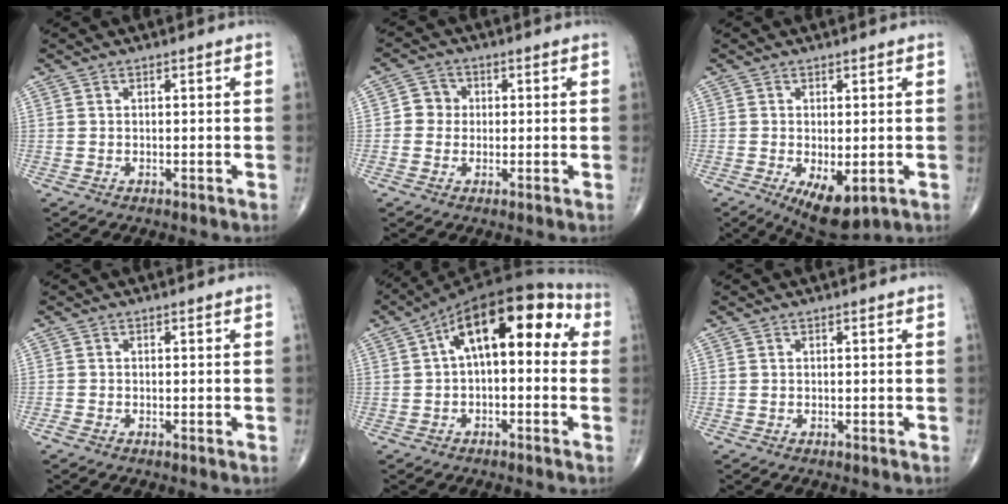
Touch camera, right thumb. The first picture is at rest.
{"total": 3.8, "force": [0.1, 3.6, 1.2], "torque": [0.005, 0.009, -0.007]}
{"total": 7.7, "force": [-2.5, 3.5, 6.4], "torque": [-0.096, -0.013, -0.028]}
{"total": 0.9, "force": [-0.5, 0.2, 0.6], "torque": [-0.017, -0.003, -0.015]}
{"total": 15.9, "force": [2.8, 7.9, 13.5], "torque": [-0.176, 0.050, 0.028]}
{"total": 0.0}